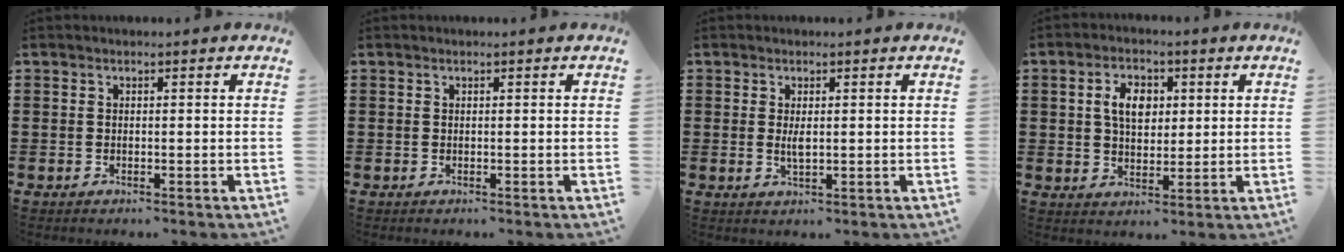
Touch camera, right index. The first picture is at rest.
{"total": 0.0}
{"total": 2.2, "force": [0.2, 0.8, 2.1], "torque": [-0.040, 0.000, 0.002]}
{"total": 5.5, "force": [1.2, 3.6, 4.0], "torque": [-0.083, 0.013, 0.015]}